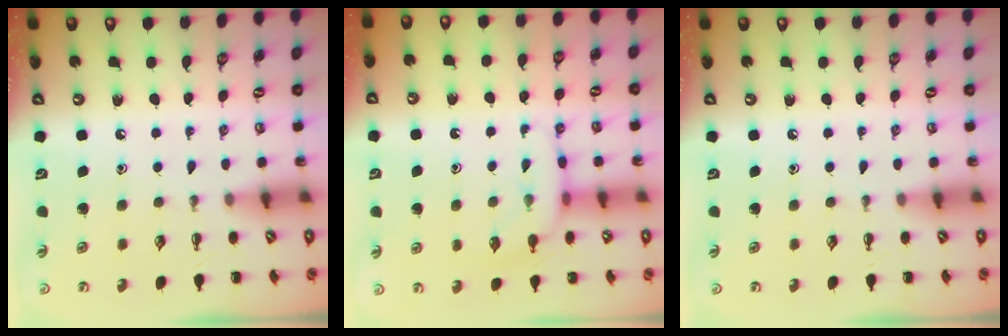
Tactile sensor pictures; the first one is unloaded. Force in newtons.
{"total": 7.8, "press": 7.7, "slide": 1.2}
{"total": 0.0}